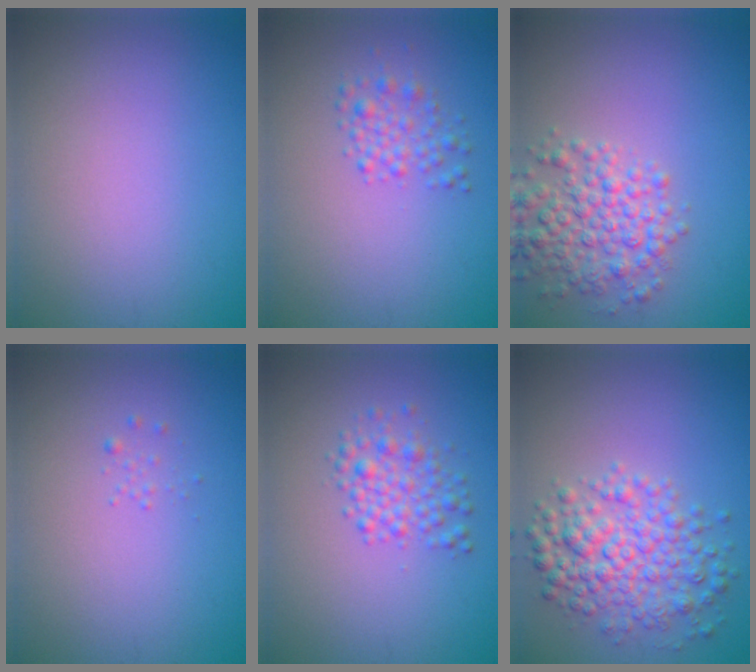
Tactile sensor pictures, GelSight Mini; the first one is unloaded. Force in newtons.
{"total": 1.9, "press": 1.9, "slide": 0.0}
{"total": 4.7, "press": 4.7, "slide": 0.1}
{"total": 0.7, "press": 0.7, "slide": 0.1}
{"total": 2.7, "press": 2.7, "slide": 0.1}
{"total": 5.4, "press": 5.4, "slide": 0.1}